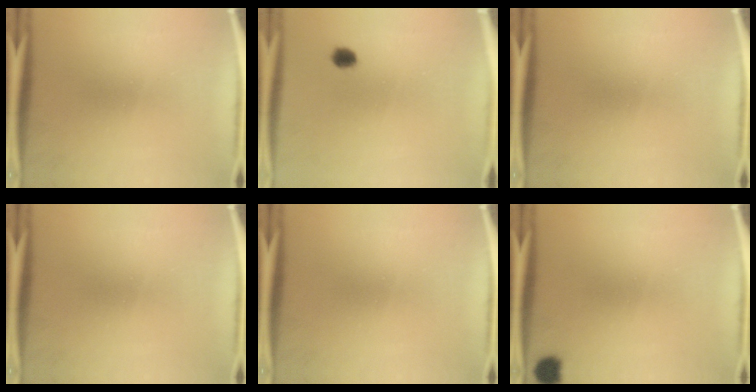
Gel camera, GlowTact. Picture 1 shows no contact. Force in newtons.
{"total": 2.4}
{"total": 0.0}
{"total": 0.0}
{"total": 0.0}
{"total": 2.5}